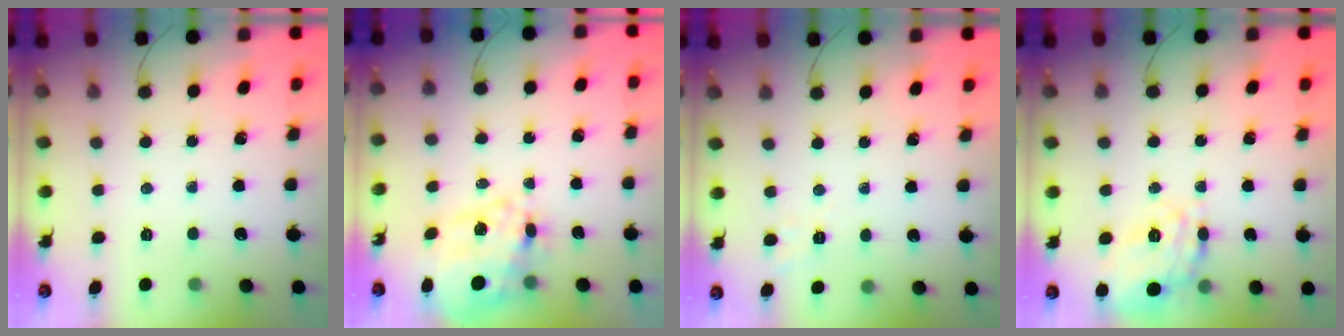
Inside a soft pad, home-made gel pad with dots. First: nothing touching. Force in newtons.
{"total": 16.5, "press": 16.2, "slide": 3.3}
{"total": 2.9, "press": 2.3, "slide": 1.9}
{"total": 17.9, "press": 17.9, "slide": 0.4}